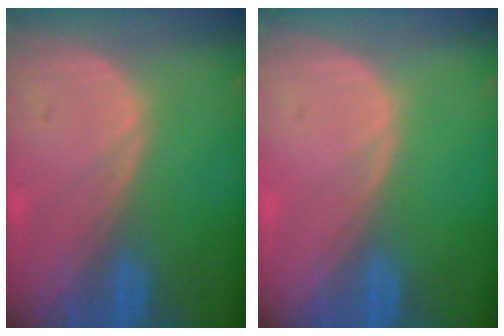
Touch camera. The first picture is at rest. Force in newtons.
{"total": 0.0}